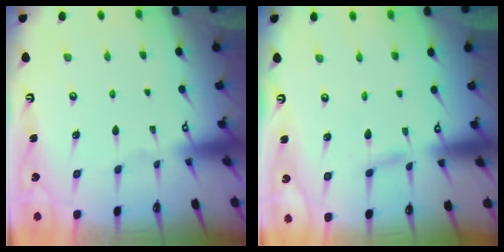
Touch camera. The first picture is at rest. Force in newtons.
{"total": 2.9, "press": 2.9, "slide": 0.3}